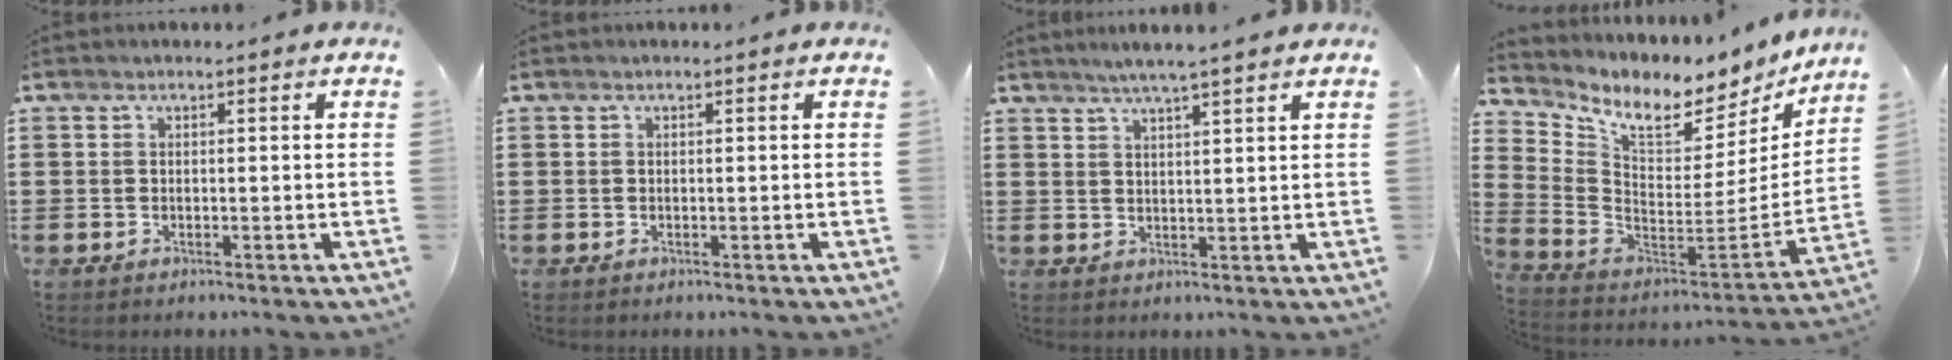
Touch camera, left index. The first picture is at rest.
{"total": 0.0}
{"total": 3.3, "force": [2.8, -0.5, 1.6], "torque": [-0.039, -0.007, 0.048]}
{"total": 6.9, "force": [5.6, 2.5, 3.2], "torque": [-0.082, -0.056, 0.091]}